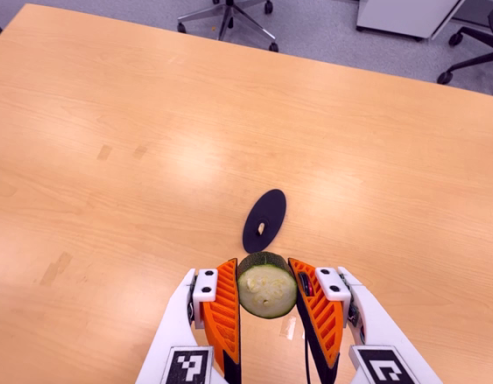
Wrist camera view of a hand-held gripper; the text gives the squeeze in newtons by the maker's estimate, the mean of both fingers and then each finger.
{"total": 10.2, "left": 9.5, "right": 10.8}